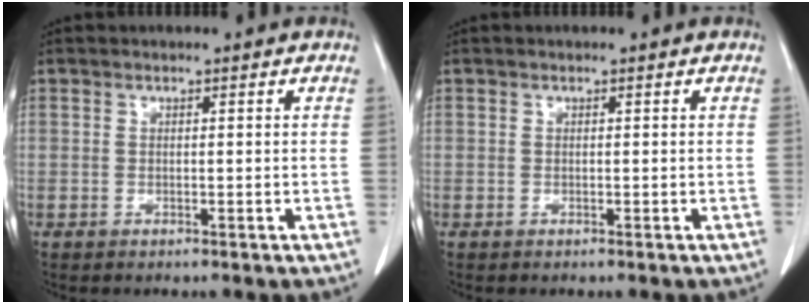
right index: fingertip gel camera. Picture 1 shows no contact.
{"total": 0.0}